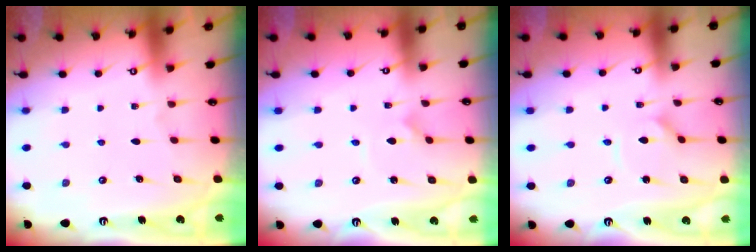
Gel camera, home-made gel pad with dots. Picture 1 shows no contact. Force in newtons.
{"total": 0.9, "press": 0.9, "slide": 0.0}
{"total": 1.8, "press": 1.8, "slide": 0.3}